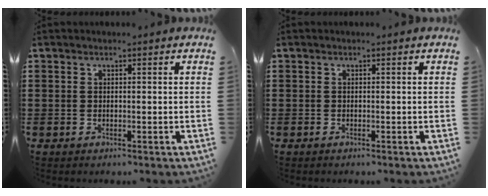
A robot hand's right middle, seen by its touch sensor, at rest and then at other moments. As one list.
[{"total": 0.0}]